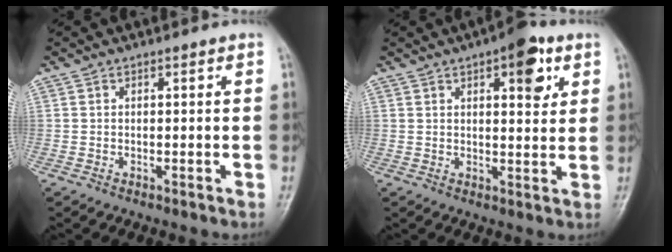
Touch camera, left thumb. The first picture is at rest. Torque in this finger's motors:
{"motor_torque": [1.46, 0.90, 1.14, -0.60, 0.07]}